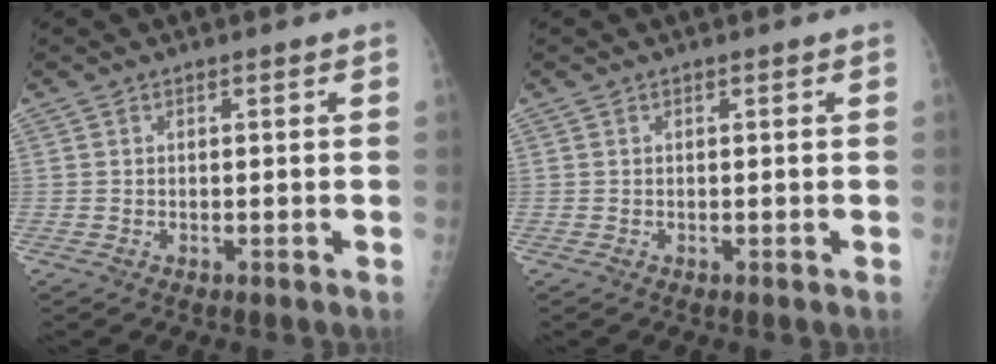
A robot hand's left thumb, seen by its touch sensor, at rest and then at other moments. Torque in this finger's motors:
{"motor_torque": [-0.08, 0.08, -0.03, 0.00, 0.00]}